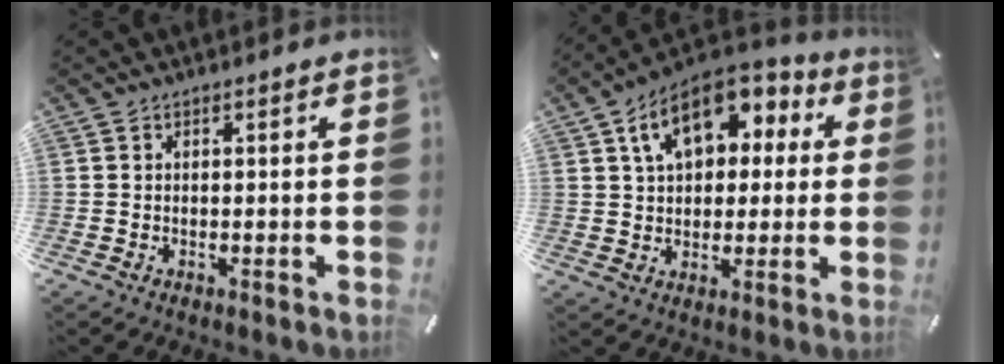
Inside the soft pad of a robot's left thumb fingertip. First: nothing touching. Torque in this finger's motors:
{"motor_torque": [2.37, 2.58, 1.51, -1.26, 0.17]}